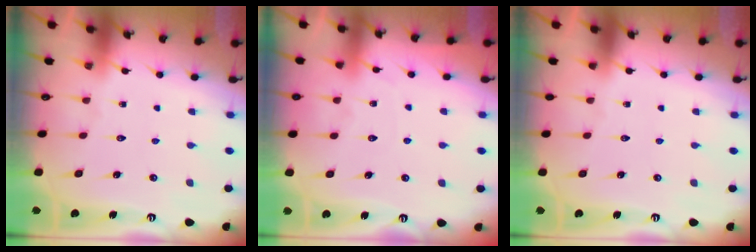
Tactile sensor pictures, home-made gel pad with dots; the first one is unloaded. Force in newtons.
{"total": 4.8, "press": 4.7, "slide": 0.6}
{"total": 0.0}